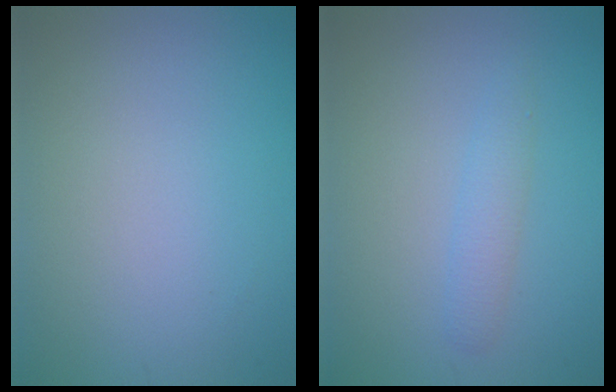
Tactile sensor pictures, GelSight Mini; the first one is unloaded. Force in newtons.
{"total": 1.6, "press": 1.6, "slide": 0.2}